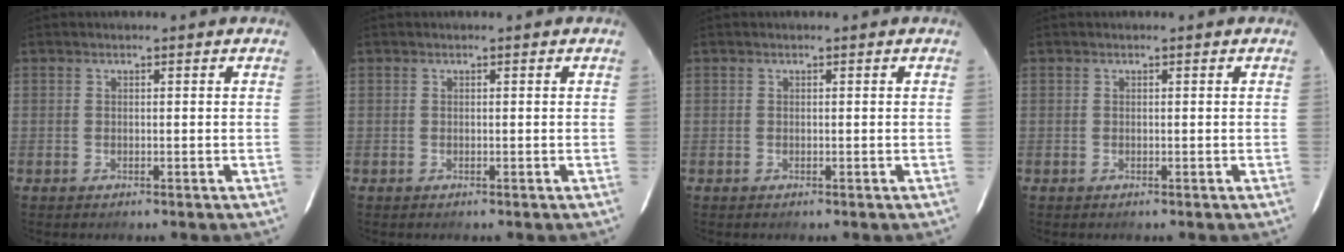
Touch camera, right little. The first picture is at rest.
{"total": 0.0}
{"total": 0.0}
{"total": 0.0}